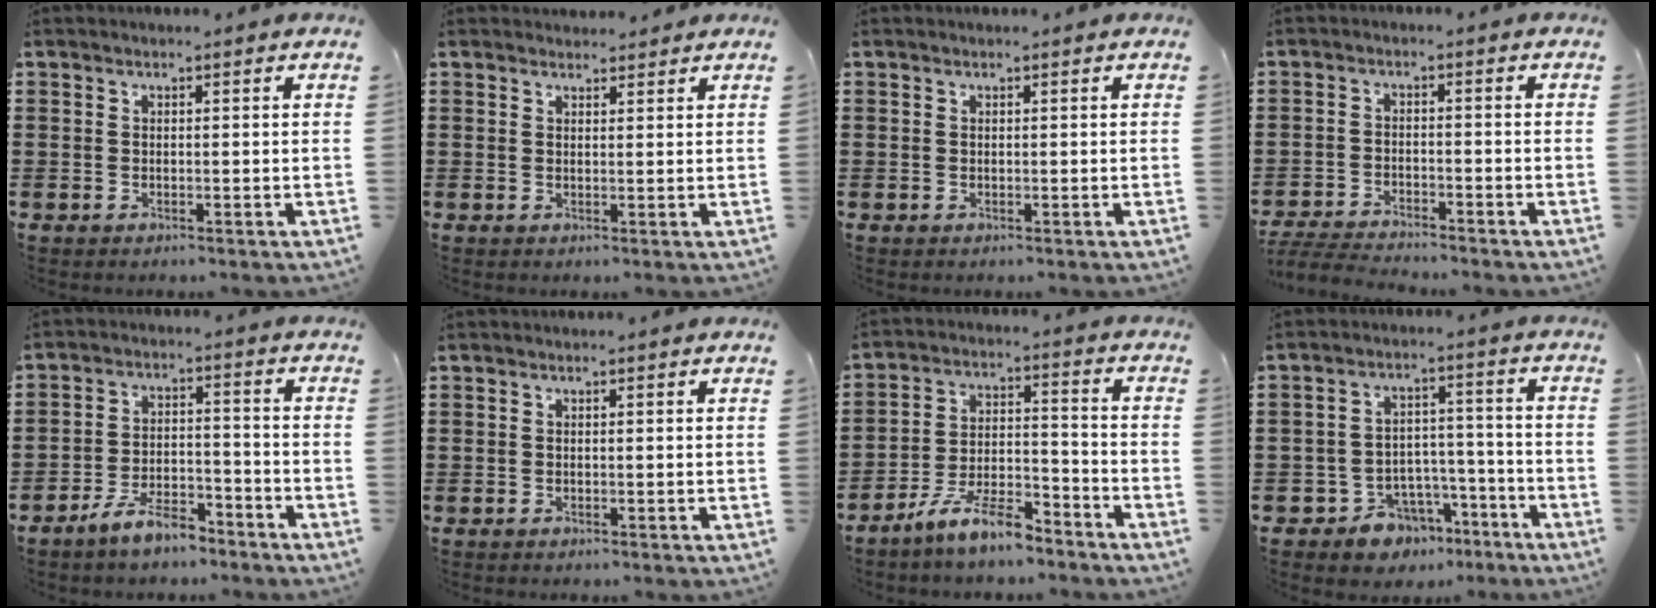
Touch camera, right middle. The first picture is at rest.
{"total": 1.5, "force": [1.4, 0.4, 0.0], "torque": [0.005, 0.000, 0.025]}
{"total": 0.0}
{"total": 4.4, "force": [-4.3, 0.4, 0.6], "torque": [-0.023, -0.003, -0.093]}
{"total": 6.9, "force": [-5.9, 1.9, 2.9], "torque": [-0.055, 0.007, -0.112]}
{"total": 0.0}
{"total": 9.0, "force": [-7.6, 1.6, 4.6], "torque": [-0.091, 0.010, -0.146]}
{"total": 6.7, "force": [-5.5, 3.7, 0.8], "torque": [-0.025, 0.028, -0.106]}